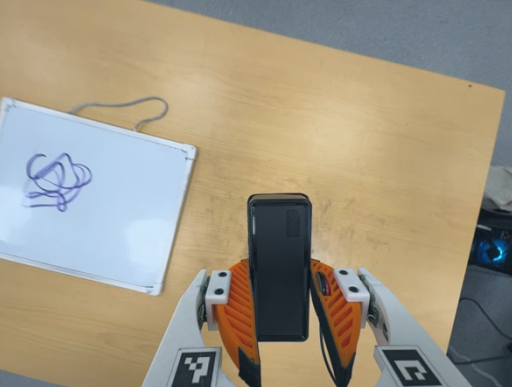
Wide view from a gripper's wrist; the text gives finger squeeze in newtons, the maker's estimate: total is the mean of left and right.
{"total": 4.0, "left": 2.6, "right": 5.4}